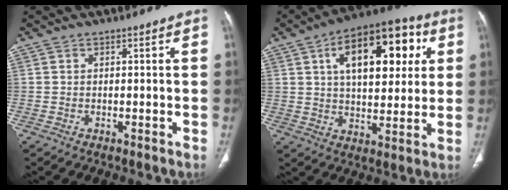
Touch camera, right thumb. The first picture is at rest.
{"total": 20.3, "force": [6.4, 10.5, 16.1], "torque": [-0.200, 0.006, 0.092]}